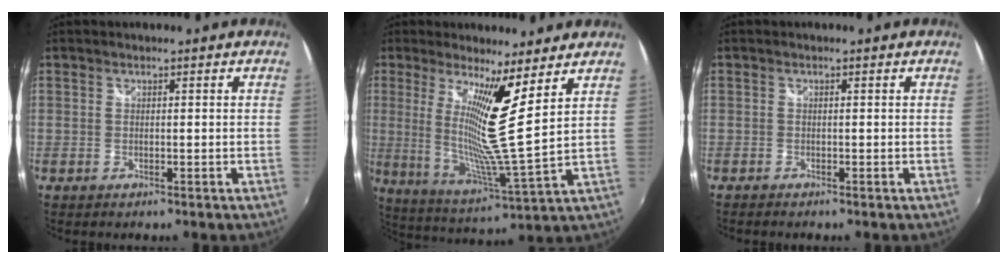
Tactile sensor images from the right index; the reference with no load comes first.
{"total": 12.4, "force": [5.9, -1.0, 10.8], "torque": [-0.185, -0.020, 0.109]}
{"total": 1.1, "force": [-1.0, 0.3, 0.3], "torque": [-0.011, -0.007, -0.018]}